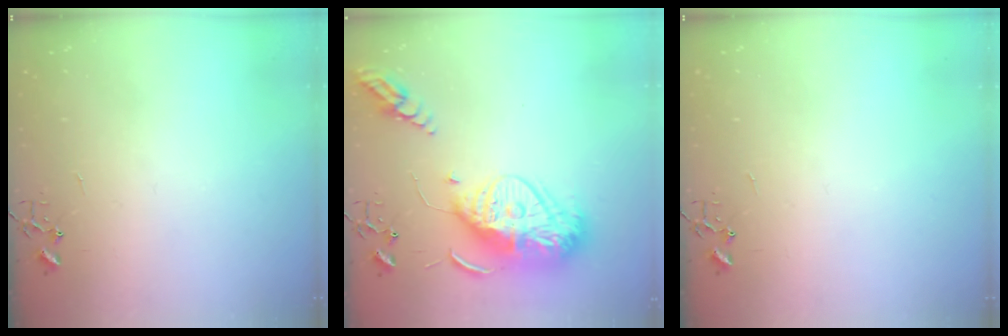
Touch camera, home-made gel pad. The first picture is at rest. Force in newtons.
{"total": 19.6, "press": 19.5, "slide": 1.9}
{"total": 0.0}